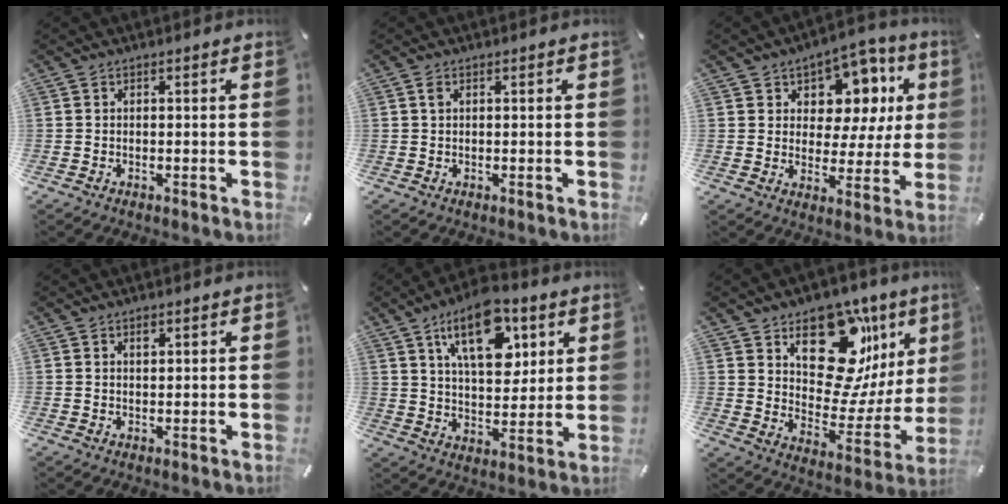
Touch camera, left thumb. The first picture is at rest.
{"total": 0.9, "force": [0.3, 0.5, 0.6], "torque": [-0.013, 0.004, 0.004]}
{"total": 11.0, "force": [5.3, 8.4, 4.9], "torque": [-0.065, -0.041, 0.094]}
{"total": 1.4, "force": [0.8, 0.8, 0.8], "torque": [-0.010, -0.003, 0.012]}
{"total": 16.5, "force": [8.5, 8.9, 11.1], "torque": [-0.169, -0.023, 0.145]}
{"total": 18.6, "force": [9.2, 12.5, 10.2], "torque": [-0.113, -0.083, 0.159]}